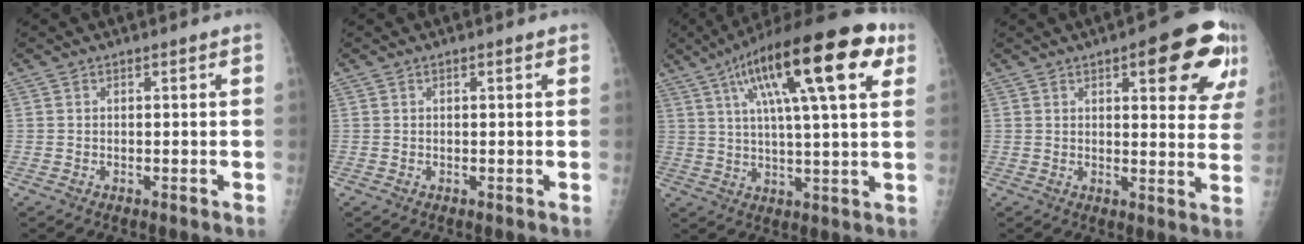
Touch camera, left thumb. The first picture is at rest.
{"total": 0.7, "force": [0.4, 0.2, 0.6], "torque": [-0.010, 0.001, 0.004]}
{"total": 23.1, "force": [9.7, 6.1, 20.0], "torque": [-0.302, 0.014, 0.148]}
{"total": 15.4, "force": [7.2, 5.1, 12.6], "torque": [-0.120, -0.025, 0.085]}